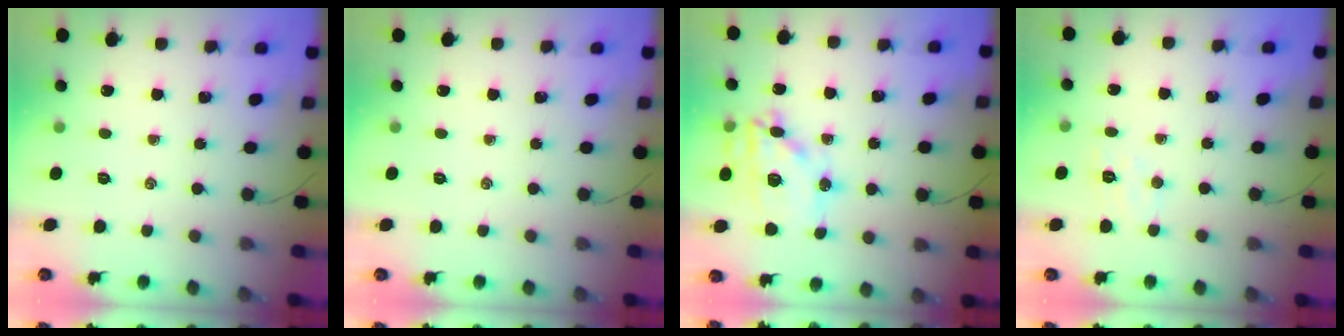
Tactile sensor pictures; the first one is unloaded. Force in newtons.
{"total": 0.0}
{"total": 18.1, "press": 17.8, "slide": 3.2}
{"total": 5.6, "press": 5.4, "slide": 1.2}